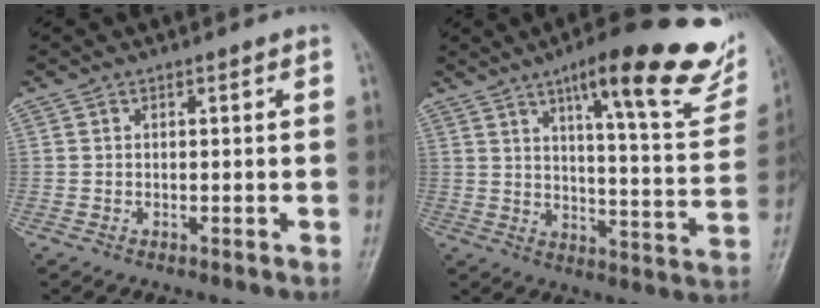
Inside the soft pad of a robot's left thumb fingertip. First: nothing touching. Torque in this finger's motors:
{"motor_torque": [0.62, 0.44, 1.48, -1.29, 0.25]}